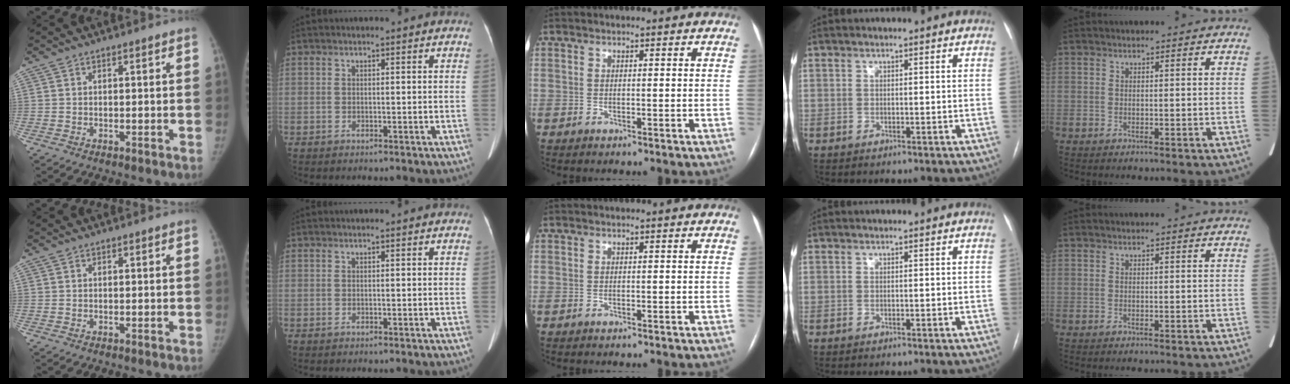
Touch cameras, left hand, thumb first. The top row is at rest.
{}